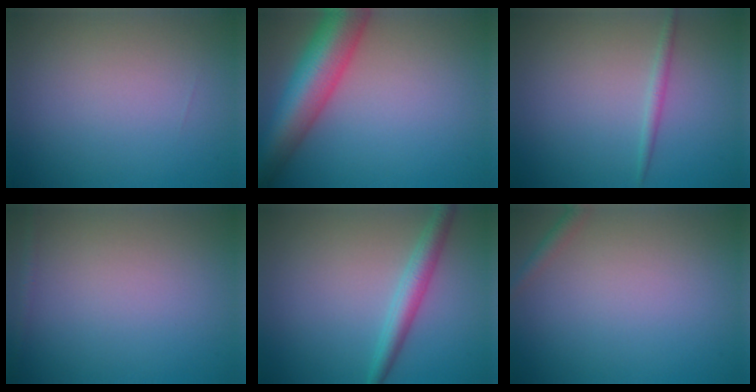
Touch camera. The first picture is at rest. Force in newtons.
{"total": 9.2, "press": 9.2, "slide": 0.5}
{"total": 1.1, "press": 1.1, "slide": 0.1}
{"total": 0.8, "press": 0.8, "slide": 0.0}
{"total": 2.9, "press": 2.9, "slide": 0.1}
{"total": 1.2, "press": 1.2, "slide": 0.1}